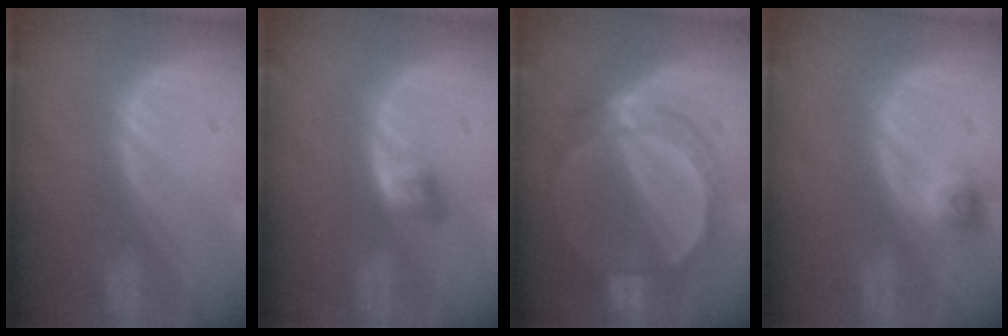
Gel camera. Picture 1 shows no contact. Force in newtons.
{"total": 2.9, "press": 2.4, "slide": 1.5}
{"total": 6.8, "press": 6.5, "slide": 1.7}
{"total": 2.3, "press": 2.2, "slide": 0.3}